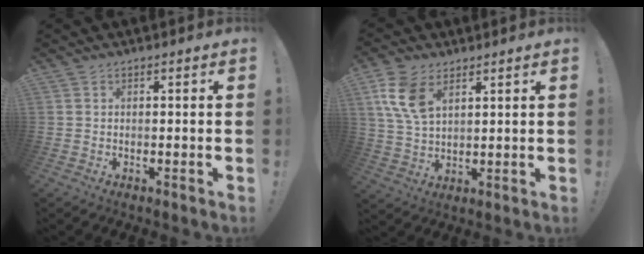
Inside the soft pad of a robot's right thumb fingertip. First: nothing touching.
{"total": 10.3, "force": [5.1, 5.9, 6.7], "torque": [-0.134, -0.014, 0.097]}